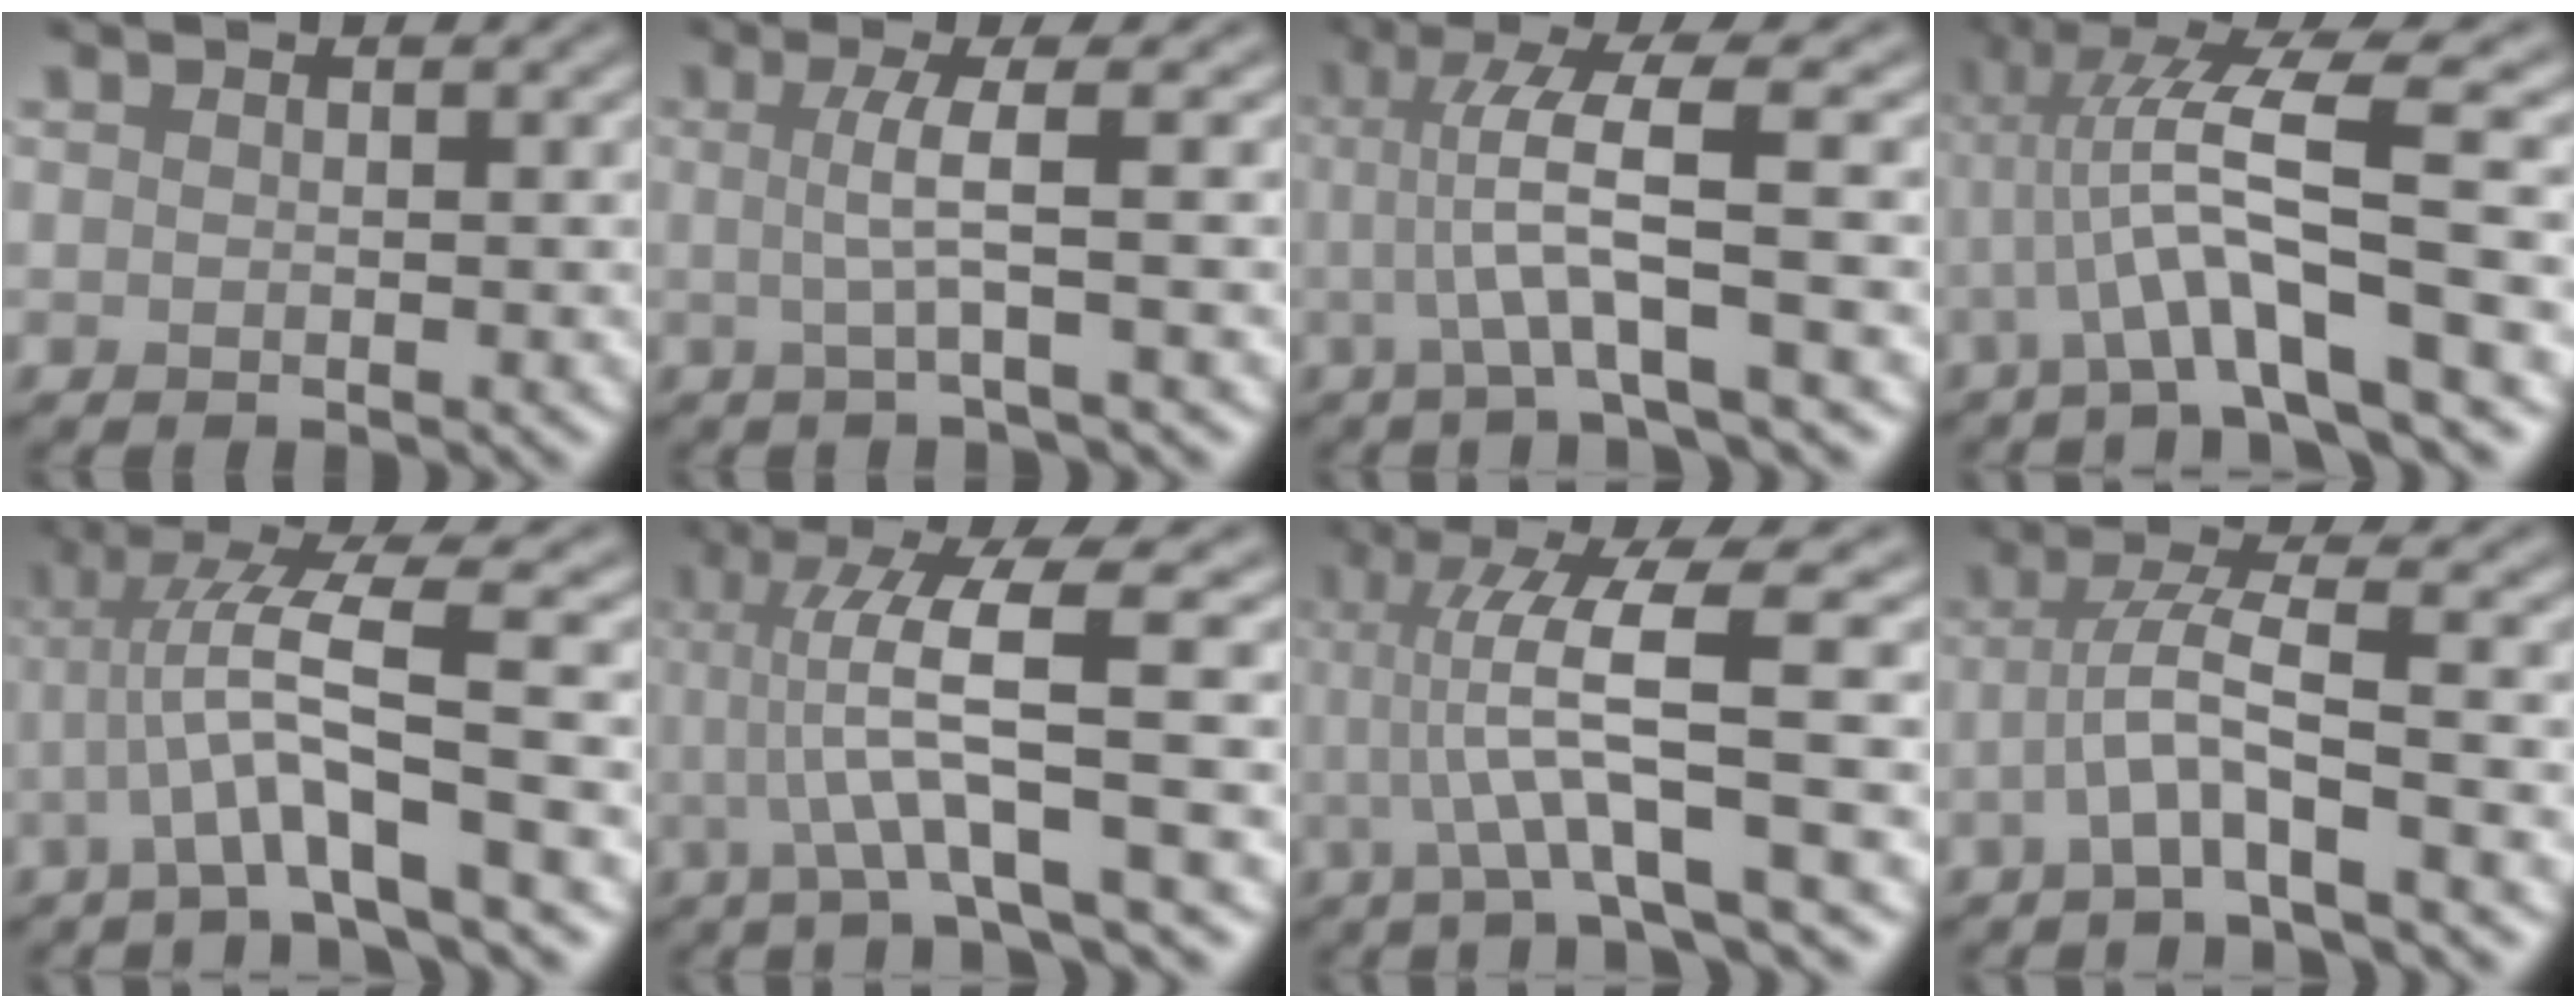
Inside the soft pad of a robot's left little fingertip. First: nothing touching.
{"total": 3.3, "force": [0.1, 0.6, 3.3], "torque": [-0.059, 0.000, -0.006]}
{"total": 5.6, "force": [0.0, 0.6, 5.6], "torque": [-0.104, 0.007, -0.002]}
{"total": 8.1, "force": [-0.7, 1.3, 8.0], "torque": [-0.135, 0.015, -0.018]}
{"total": 5.9, "force": [-1.3, 0.4, 5.7], "torque": [-0.112, 0.017, -0.028]}
{"total": 7.3, "force": [0.2, 1.1, 7.3], "torque": [-0.124, 0.005, 0.001]}
{"total": 7.7, "force": [0.2, 1.1, 7.6], "torque": [-0.127, 0.004, 0.002]}
{"total": 4.4, "force": [-1.5, 0.5, 4.1], "torque": [-0.079, 0.009, -0.035]}